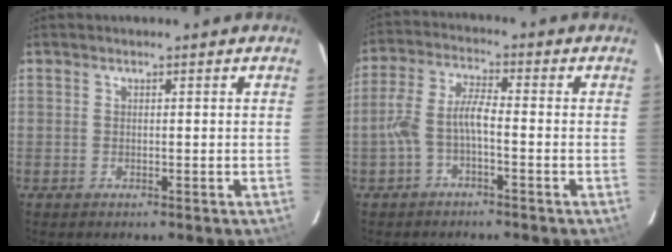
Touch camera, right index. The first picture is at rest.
{"total": 5.7, "force": [-2.3, 1.5, 5.0], "torque": [-0.117, 0.015, -0.044]}